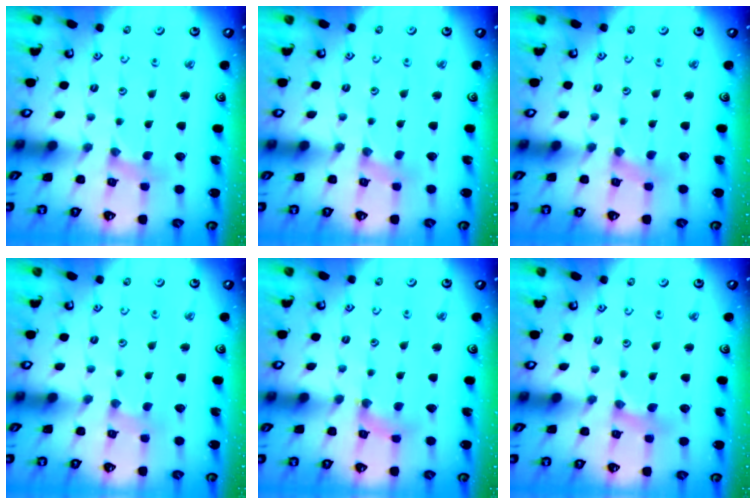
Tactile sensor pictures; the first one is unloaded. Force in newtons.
{"total": 0.0}
{"total": 0.0}
{"total": 0.0}
{"total": 2.0, "press": 2.0, "slide": 0.3}
{"total": 1.9, "press": 1.9, "slide": 0.3}